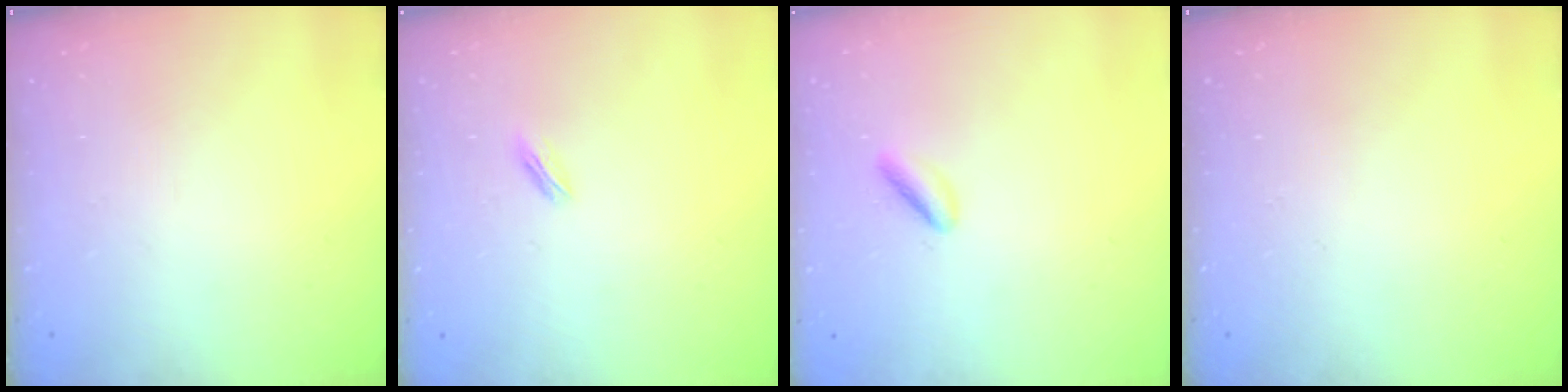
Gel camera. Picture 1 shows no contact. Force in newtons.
{"total": 1.3, "press": 1.2, "slide": 0.3}
{"total": 2.5, "press": 2.4, "slide": 0.8}
{"total": 0.0}